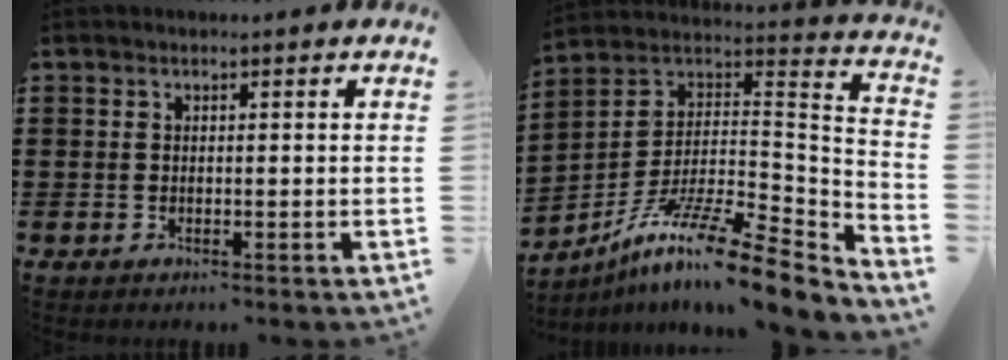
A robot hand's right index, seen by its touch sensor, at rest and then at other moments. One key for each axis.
{"total": 12.8, "fx": -9.6, "fy": 1.3, "fz": 8.4, "tx": -0.150, "ty": 0.005, "tz": -0.182}